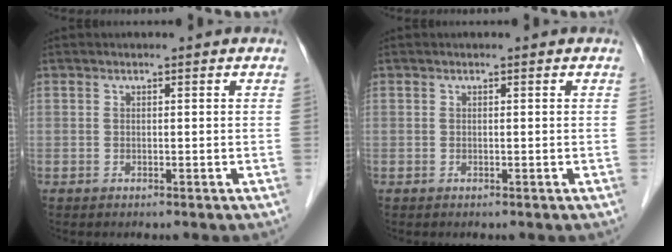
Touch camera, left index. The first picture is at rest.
{"total": 0.0}